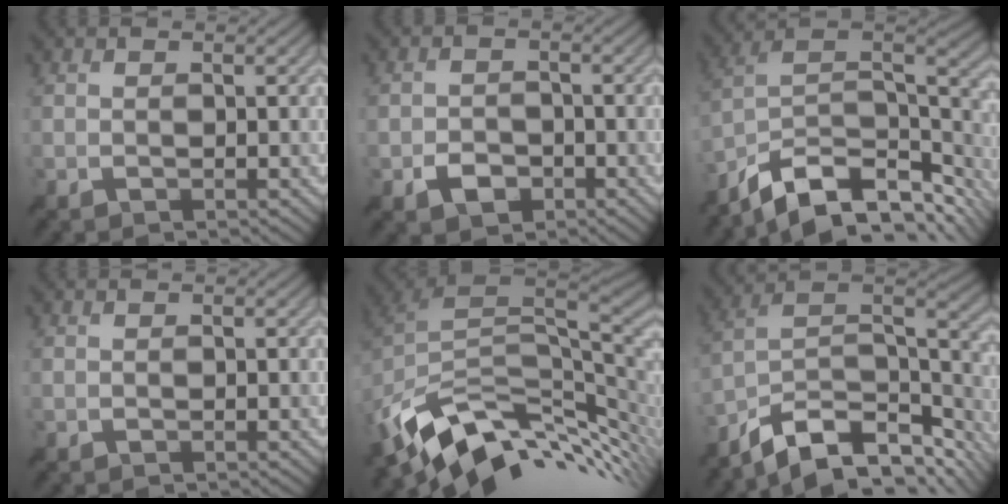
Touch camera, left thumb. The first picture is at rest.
{"total": 3.0, "force": [-1.8, 2.1, 1.3], "torque": [-0.020, -0.004, -0.034]}
{"total": 13.9, "force": [-8.7, 6.6, 8.7], "torque": [-0.200, -0.014, -0.138]}
{"total": 0.0}
{"total": 13.3, "force": [-2.5, 8.0, 10.3], "torque": [-0.221, -0.029, -0.028]}
{"total": 13.1, "force": [-9.0, 5.7, 7.6], "torque": [-0.170, -0.010, -0.144]}